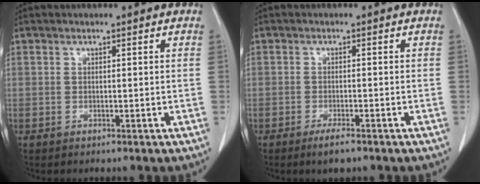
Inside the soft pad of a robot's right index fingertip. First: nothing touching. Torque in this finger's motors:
{"motor_torque": [0.05, -0.03, 0.23, 0.06]}